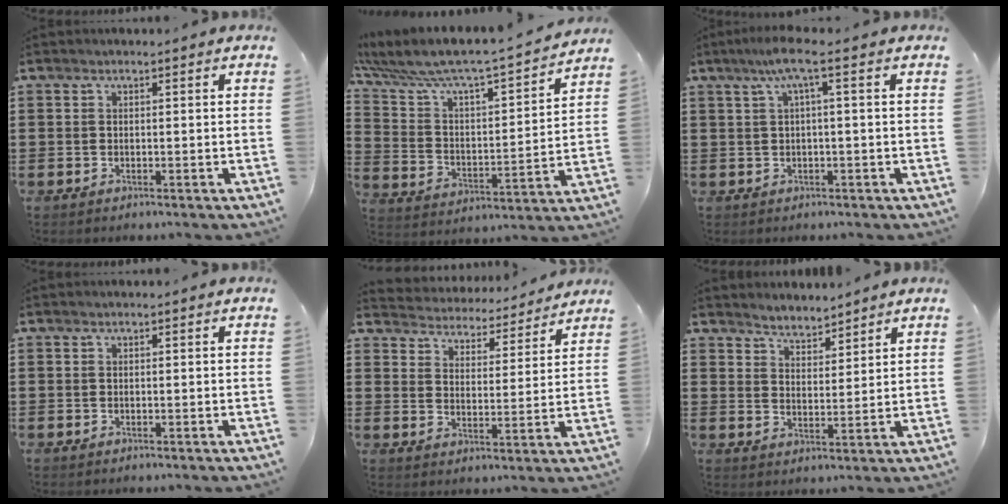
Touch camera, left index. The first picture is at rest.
{"total": 5.8, "force": [5.4, 0.8, 2.1], "torque": [-0.071, -0.054, 0.081]}
{"total": 4.4, "force": [1.4, -0.1, 4.1], "torque": [-0.082, 0.001, 0.021]}
{"total": 0.0}
{"total": 4.2, "force": [4.1, 0.2, -0.4], "torque": [-0.019, -0.037, 0.067]}
{"total": 3.6, "force": [3.5, 0.5, -0.6], "torque": [-0.002, -0.013, 0.067]}